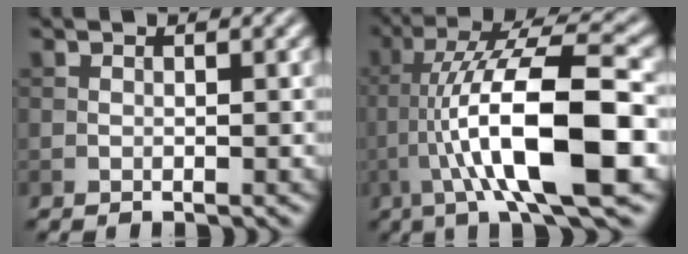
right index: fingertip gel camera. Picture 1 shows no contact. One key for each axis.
{"total": 12.3, "fx": -2.6, "fy": 2.8, "fz": 11.7, "tx": -0.196, "ty": 0.017, "tz": -0.041}